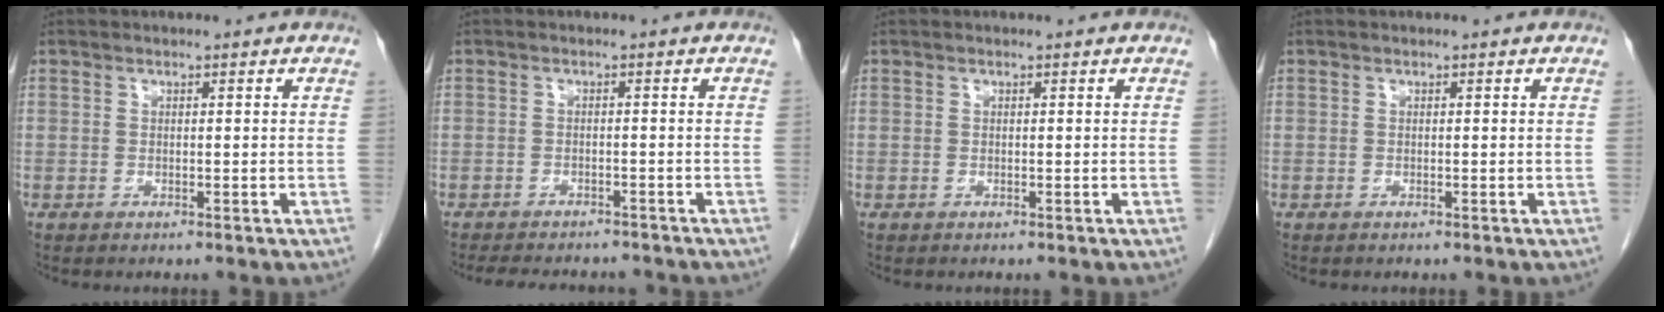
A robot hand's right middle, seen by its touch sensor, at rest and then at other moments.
{"total": 9.5, "force": [-8.5, 2.8, 3.0], "torque": [-0.054, -0.001, -0.107]}
{"total": 0.0}
{"total": 0.0}